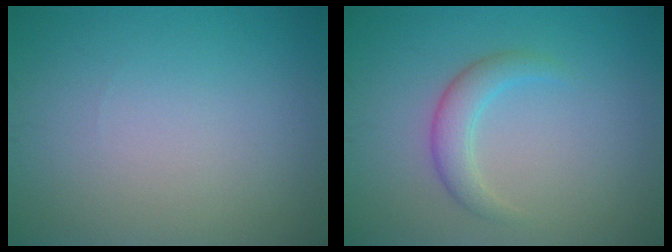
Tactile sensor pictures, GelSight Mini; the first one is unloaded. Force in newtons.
{"total": 2.7, "press": 2.7, "slide": 0.1}